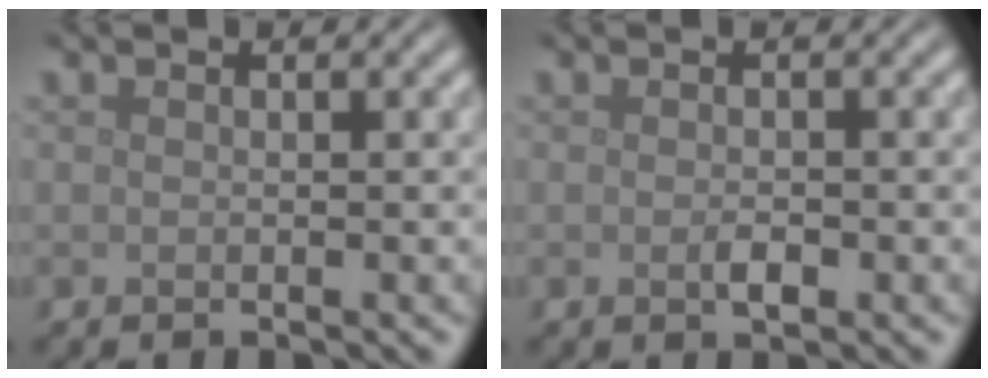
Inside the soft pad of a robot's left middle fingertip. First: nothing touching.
{"total": 1.2, "force": [-0.3, 0.5, 1.0], "torque": [-0.021, -0.001, -0.005]}